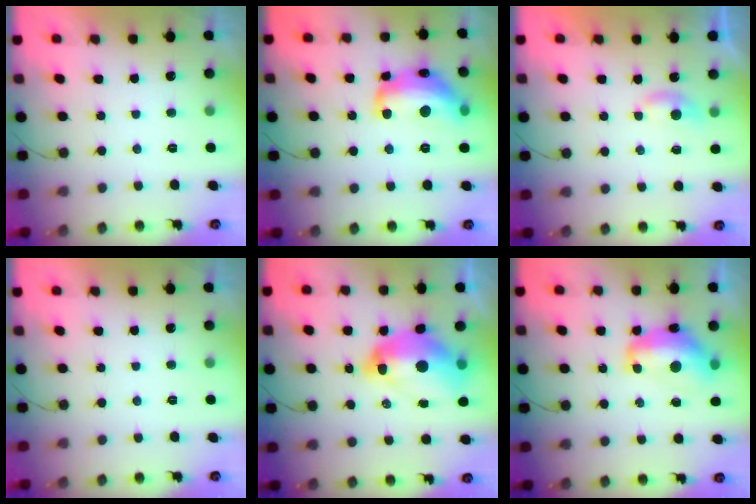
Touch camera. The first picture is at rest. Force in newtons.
{"total": 16.4, "press": 16.4, "slide": 1.0}
{"total": 3.5, "press": 3.4, "slide": 0.5}
{"total": 0.0}
{"total": 17.0, "press": 16.9, "slide": 1.8}
{"total": 13.3, "press": 13.3, "slide": 1.0}